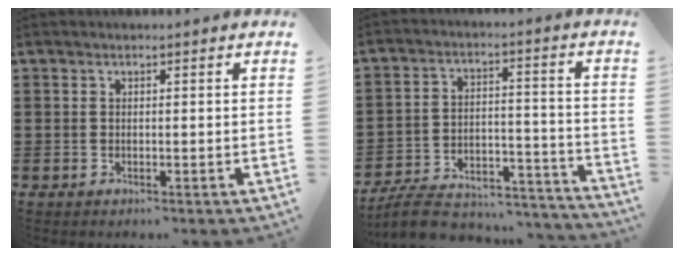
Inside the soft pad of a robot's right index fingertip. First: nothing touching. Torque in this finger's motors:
{"motor_torque": [-2.14, 0.00, -0.49, -0.21]}